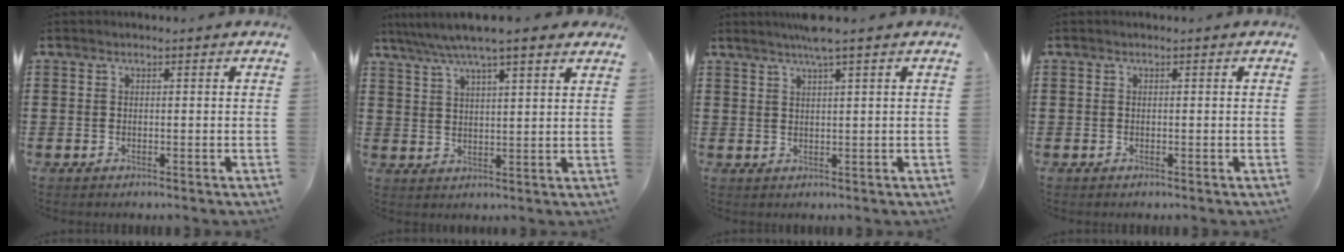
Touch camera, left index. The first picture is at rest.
{"total": 6.3, "force": [5.1, 0.8, 3.5], "torque": [-0.083, -0.009, 0.090]}
{"total": 3.6, "force": [2.5, -0.5, 2.5], "torque": [-0.054, 0.002, 0.045]}
{"total": 0.0}